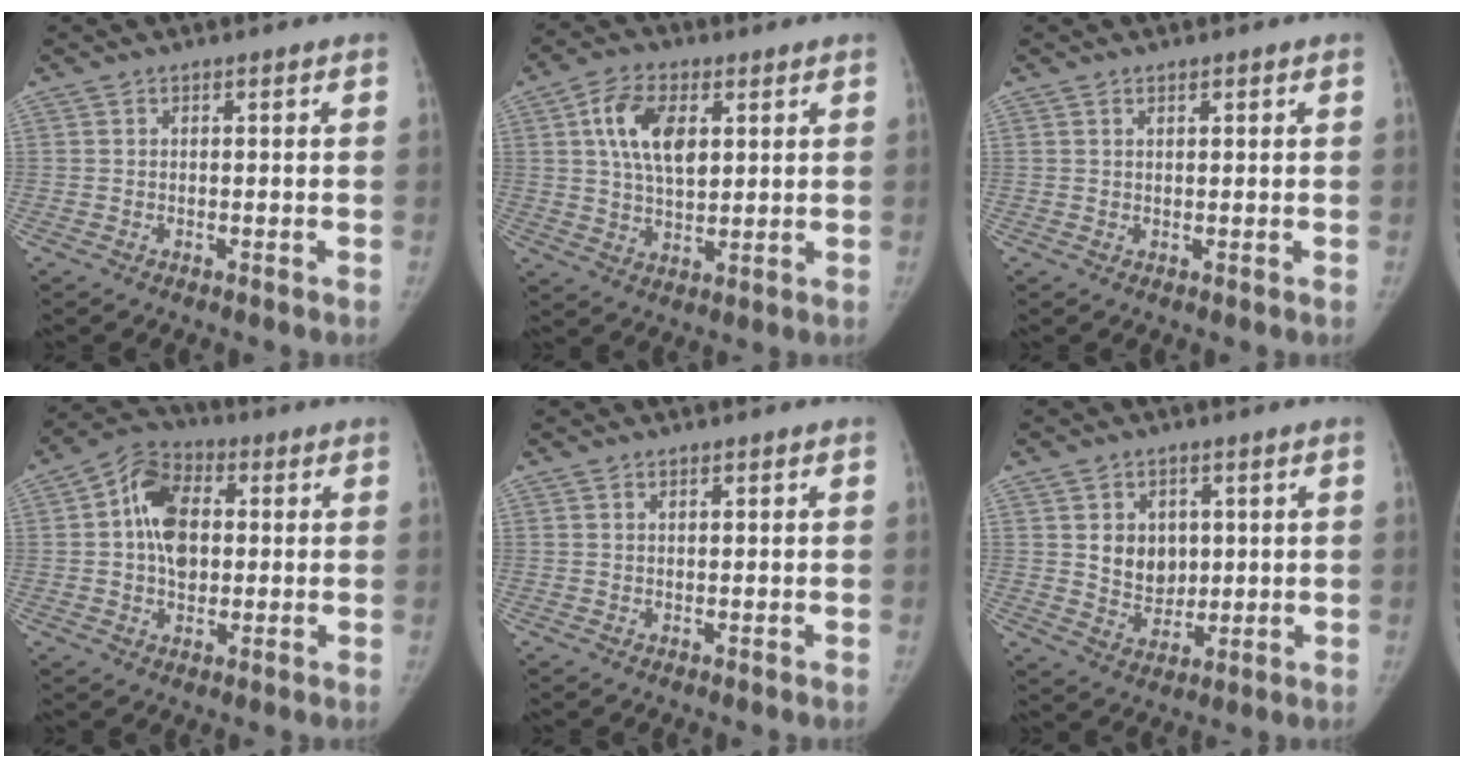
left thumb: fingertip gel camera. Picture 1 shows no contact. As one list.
[{"total": 10.5, "force": [3.1, 6.1, 8.0], "torque": [-0.131, -0.007, 0.054]}, {"total": 0.7, "force": [0.6, 0.2, 0.3], "torque": [0.000, -0.004, 0.009]}, {"total": 11.0, "force": [1.4, 7.7, 7.7], "torque": [-0.111, 0.014, 0.014]}, {"total": 0.6, "force": [0.5, 0.2, 0.2], "torque": [-0.001, -0.004, 0.009]}, {"total": 7.4, "force": [1.7, 5.9, 4.2], "torque": [-0.030, -0.017, 0.040]}]